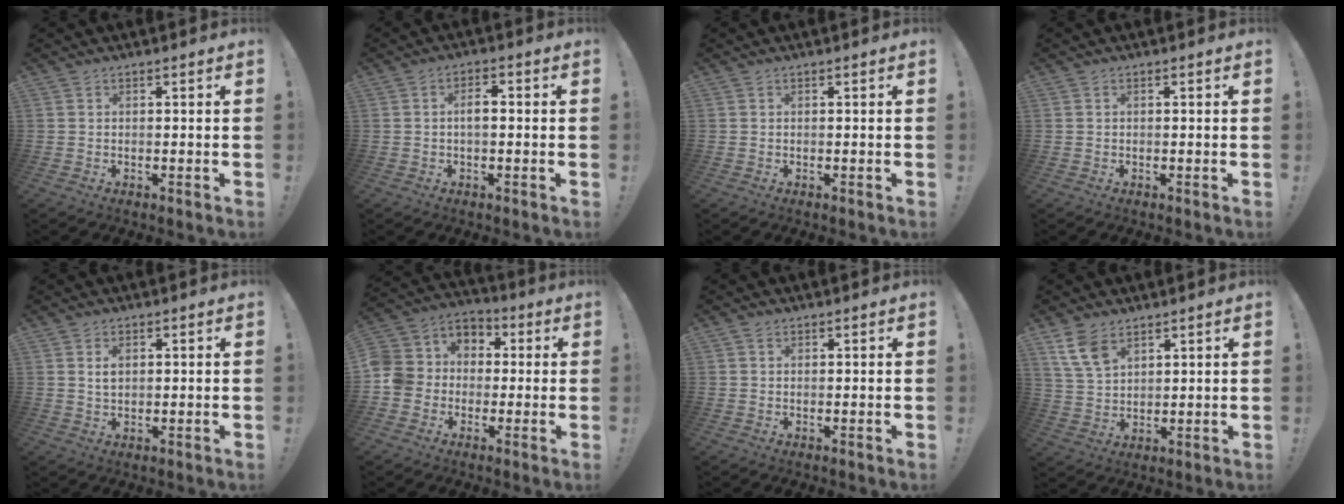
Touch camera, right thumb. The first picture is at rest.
{"total": 3.7, "force": [-0.1, 1.6, 3.3], "torque": [-0.055, 0.006, -0.005]}
{"total": 0.0}
{"total": 0.0}
{"total": 2.3, "force": [1.1, 1.4, 1.5], "torque": [-0.020, -0.002, 0.016]}
{"total": 9.0, "force": [-2.5, 8.3, 2.5], "torque": [-0.040, 0.013, -0.044]}
{"total": 0.8, "force": [0.5, 0.5, 0.3], "torque": [-0.005, 0.001, 0.009]}
{"total": 8.4, "force": [5.3, 4.6, 4.5], "torque": [-0.085, -0.020, 0.106]}